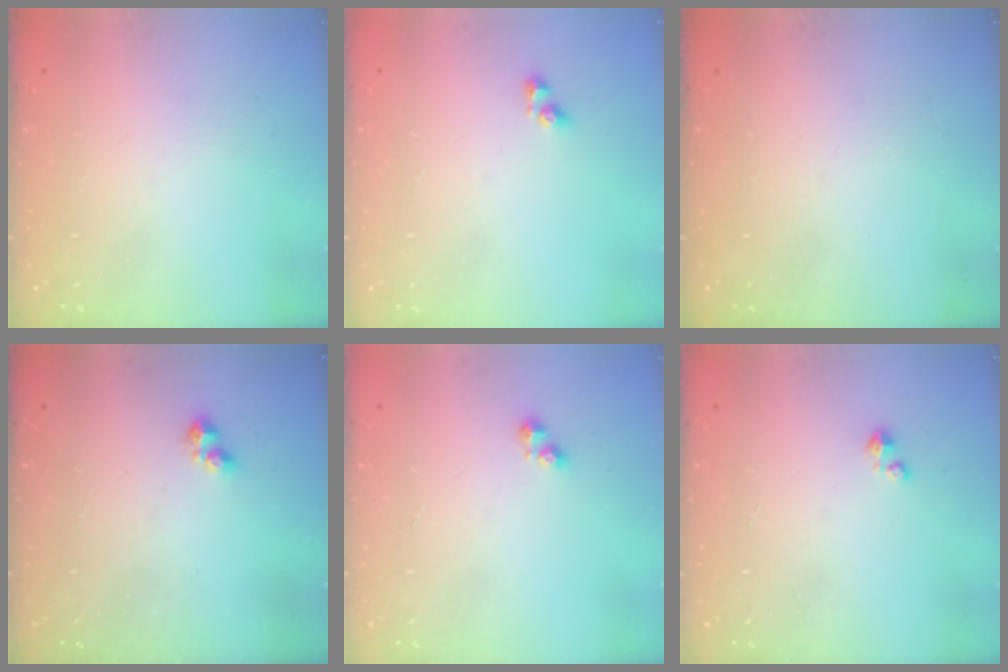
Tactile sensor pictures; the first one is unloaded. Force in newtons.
{"total": 4.0, "press": 4.0, "slide": 0.3}
{"total": 0.0}
{"total": 2.3, "press": 2.2, "slide": 0.6}
{"total": 2.8, "press": 2.8, "slide": 0.4}
{"total": 1.4, "press": 1.4, "slide": 0.2}